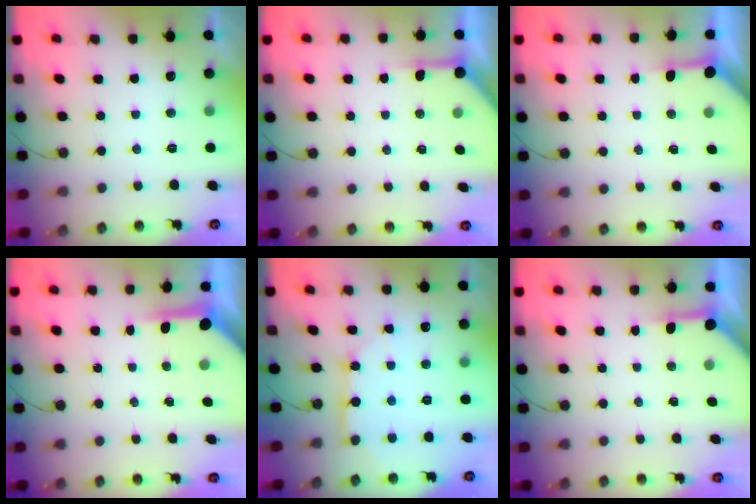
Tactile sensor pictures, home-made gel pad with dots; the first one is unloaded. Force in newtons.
{"total": 4.5, "press": 4.5, "slide": 0.3}
{"total": 3.3, "press": 3.2, "slide": 0.5}
{"total": 5.7, "press": 5.7, "slide": 0.5}
{"total": 8.6, "press": 8.6, "slide": 0.3}
{"total": 3.8, "press": 3.7, "slide": 0.4}